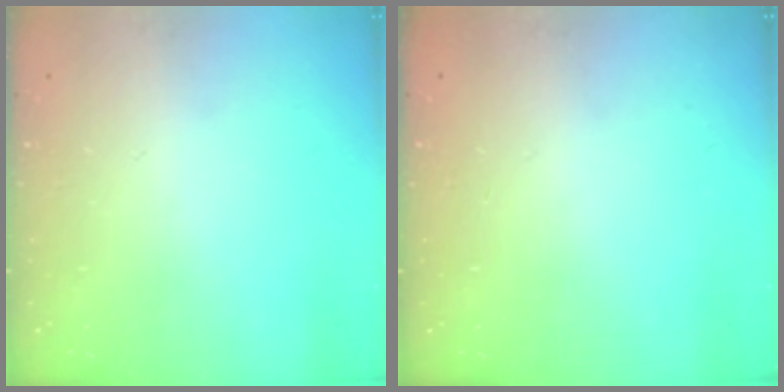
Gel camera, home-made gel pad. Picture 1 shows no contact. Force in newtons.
{"total": 0.0}